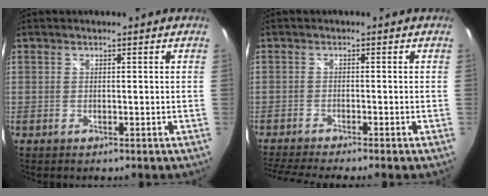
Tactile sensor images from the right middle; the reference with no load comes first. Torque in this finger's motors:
{"motor_torque": [1.11, -1.02, 0.12, 0.06]}